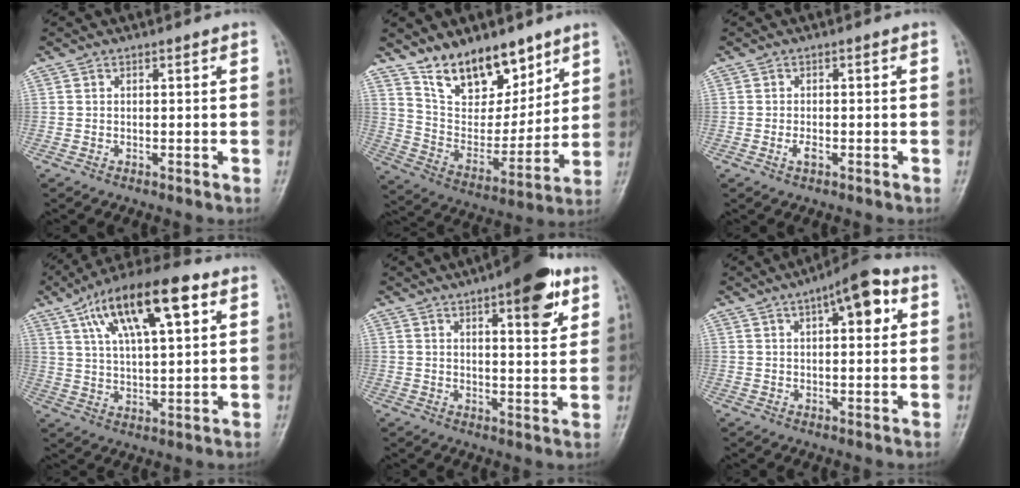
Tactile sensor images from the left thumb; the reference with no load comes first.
{"total": 16.1, "force": [11.3, 8.1, 8.0], "torque": [-0.076, -0.072, 0.209]}
{"total": 1.7, "force": [-0.7, 0.7, 1.3], "torque": [-0.027, 0.002, -0.013]}
{"total": 17.6, "force": [7.9, 6.3, 14.4], "torque": [-0.228, -0.004, 0.132]}
{"total": 11.4, "force": [6.0, 3.7, 9.0], "torque": [-0.099, -0.024, 0.077]}
{"total": 9.1, "force": [3.5, 3.4, 7.7], "torque": [-0.091, 0.008, 0.044]}